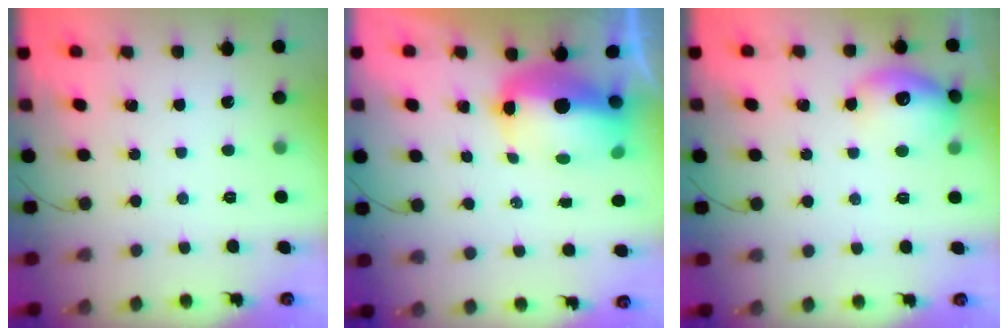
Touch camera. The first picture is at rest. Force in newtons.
{"total": 13.6, "press": 13.4, "slide": 2.8}
{"total": 14.1, "press": 14.1, "slide": 1.1}